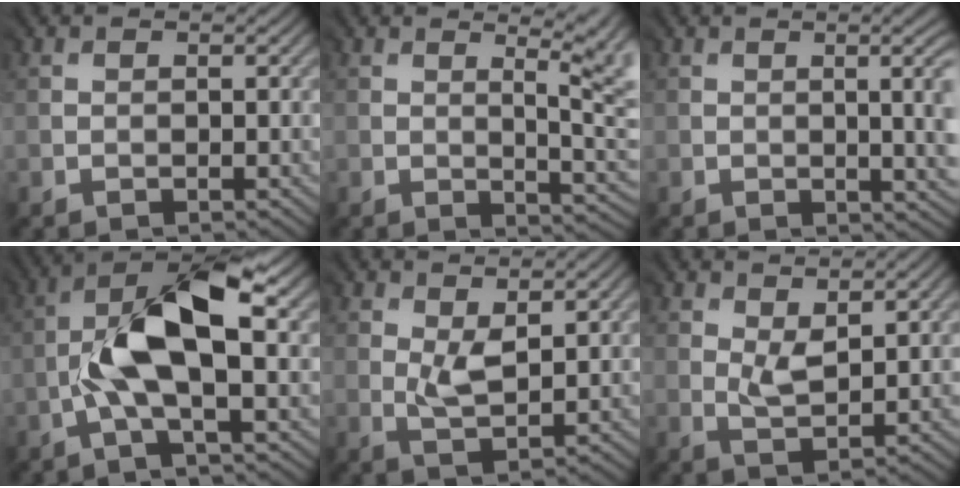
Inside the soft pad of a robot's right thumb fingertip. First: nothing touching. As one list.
[{"total": 6.7, "force": [1.0, 2.0, 6.3], "torque": [-0.065, 0.009, 0.017]}, {"total": 6.9, "force": [-0.4, 3.0, 6.2], "torque": [-0.036, 0.003, -0.009]}, {"total": 9.8, "force": [-0.5, 3.8, 9.1], "torque": [-0.179, 0.020, -0.010]}, {"total": 2.3, "force": [1.2, 1.2, 1.6], "torque": [-0.045, -0.007, 0.033]}, {"total": 2.0, "force": [1.5, 0.9, 0.9], "torque": [-0.032, -0.007, 0.037]}]